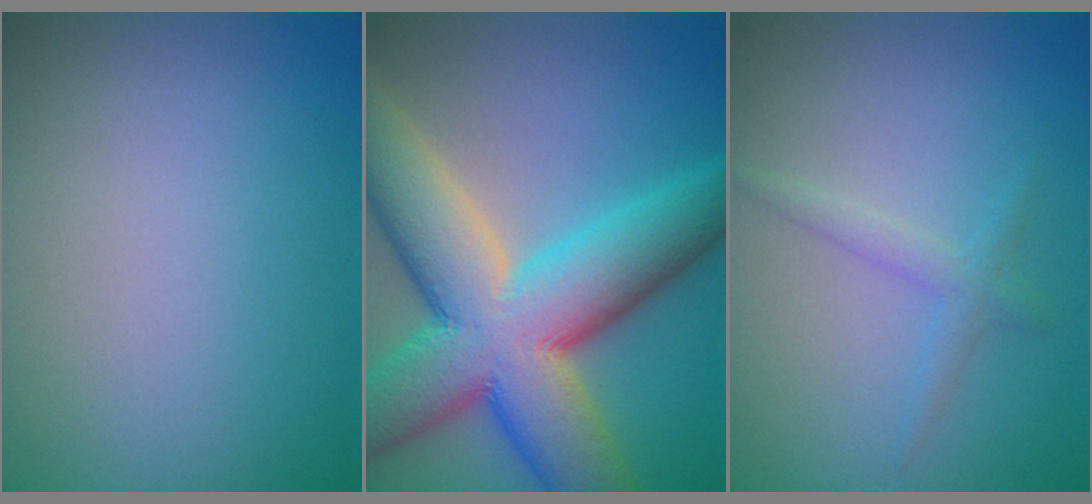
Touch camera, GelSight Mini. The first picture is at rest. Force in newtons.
{"total": 14.6, "press": 14.6, "slide": 0.7}
{"total": 1.5, "press": 1.5, "slide": 0.1}